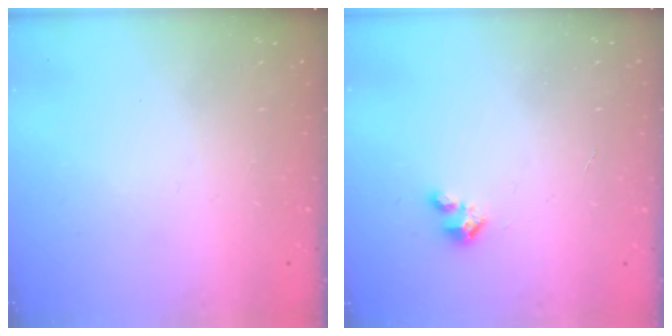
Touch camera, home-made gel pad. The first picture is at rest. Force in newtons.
{"total": 2.4, "press": 2.4, "slide": 0.2}